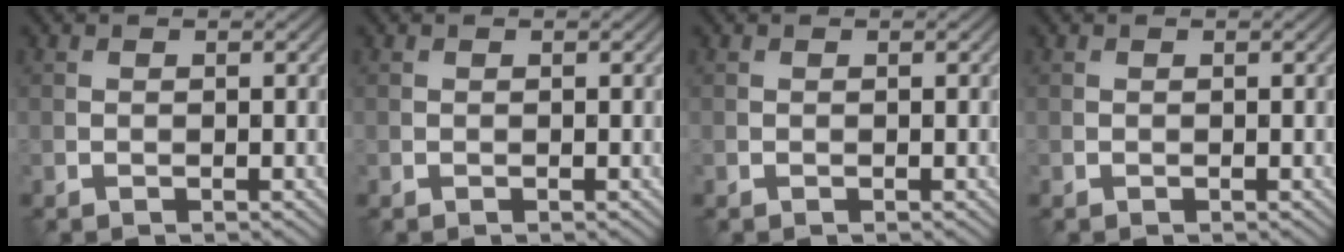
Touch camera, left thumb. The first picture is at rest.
{"total": 0.0}
{"total": 0.0}
{"total": 0.0}